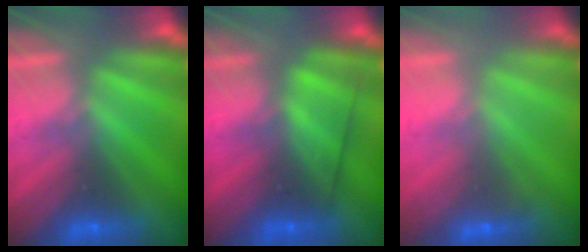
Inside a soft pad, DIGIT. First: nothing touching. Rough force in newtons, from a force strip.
{"total": 2.6}
{"total": 2.3}